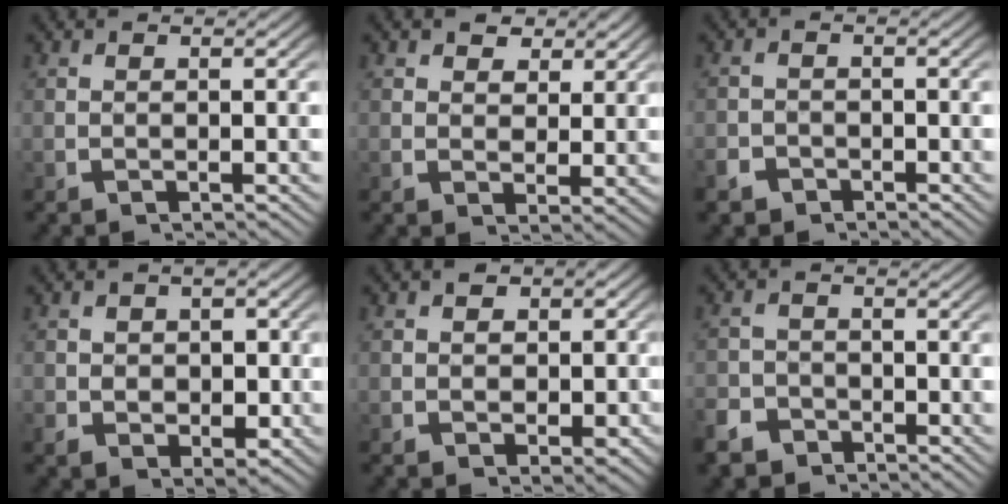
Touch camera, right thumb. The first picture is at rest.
{"total": 3.8, "force": [2.0, 2.7, 1.9], "torque": [-0.029, -0.019, 0.042]}
{"total": 2.7, "force": [-2.2, 1.5, 0.1], "torque": [0.002, -0.013, -0.038]}
{"total": 4.5, "force": [-0.5, 3.6, 2.6], "torque": [-0.050, -0.023, 0.002]}
{"total": 4.3, "force": [0.1, 3.8, 2.2], "torque": [-0.029, -0.020, 0.010]}
{"total": 4.2, "force": [-3.4, 2.4, 0.3], "torque": [0.001, -0.018, -0.058]}